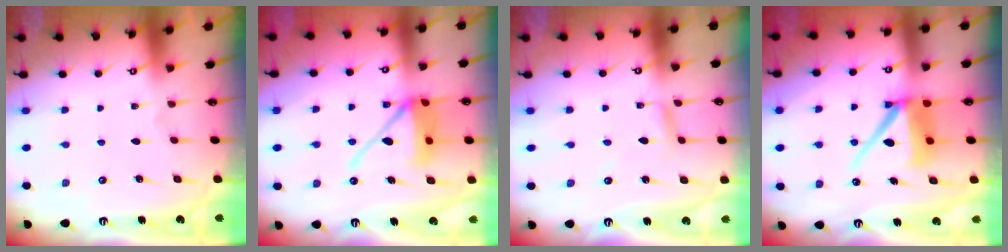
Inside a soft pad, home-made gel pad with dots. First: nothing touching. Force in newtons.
{"total": 12.4, "press": 12.2, "slide": 2.2}
{"total": 2.5, "press": 2.5, "slide": 0.2}
{"total": 11.6, "press": 11.5, "slide": 1.2}